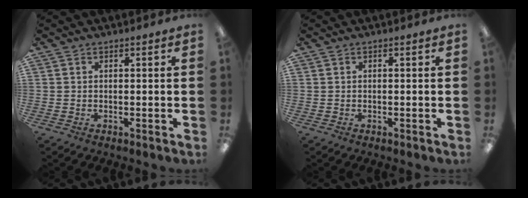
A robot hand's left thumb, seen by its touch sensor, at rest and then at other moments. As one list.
[{"total": 0.0}]